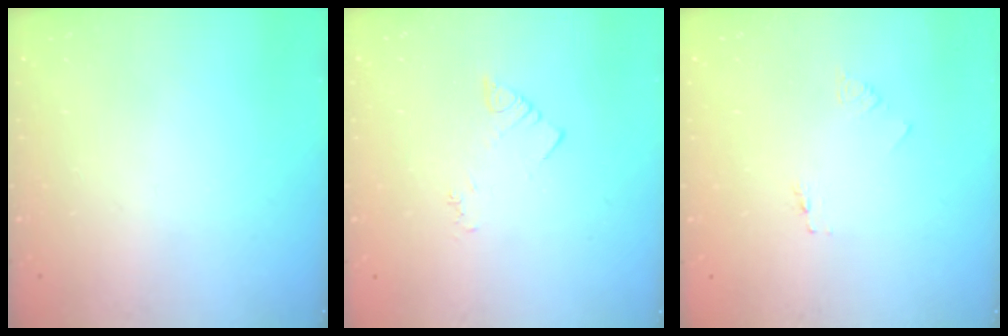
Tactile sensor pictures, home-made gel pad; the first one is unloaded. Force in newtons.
{"total": 2.9, "press": 2.8, "slide": 0.4}
{"total": 1.7, "press": 1.7, "slide": 0.2}